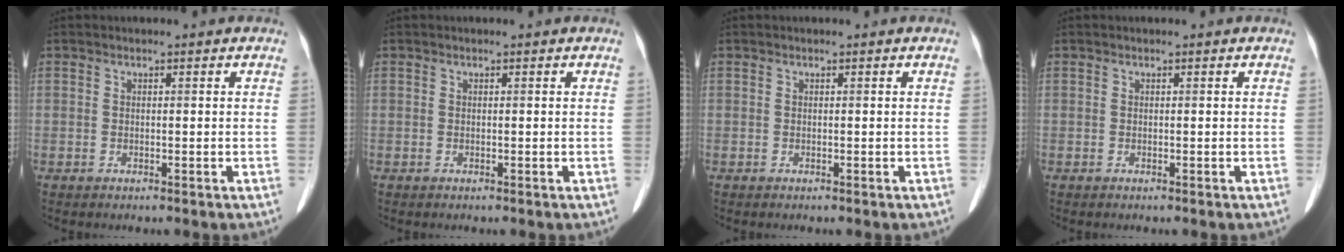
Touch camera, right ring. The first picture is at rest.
{"total": 0.0}
{"total": 0.0}
{"total": 0.0}